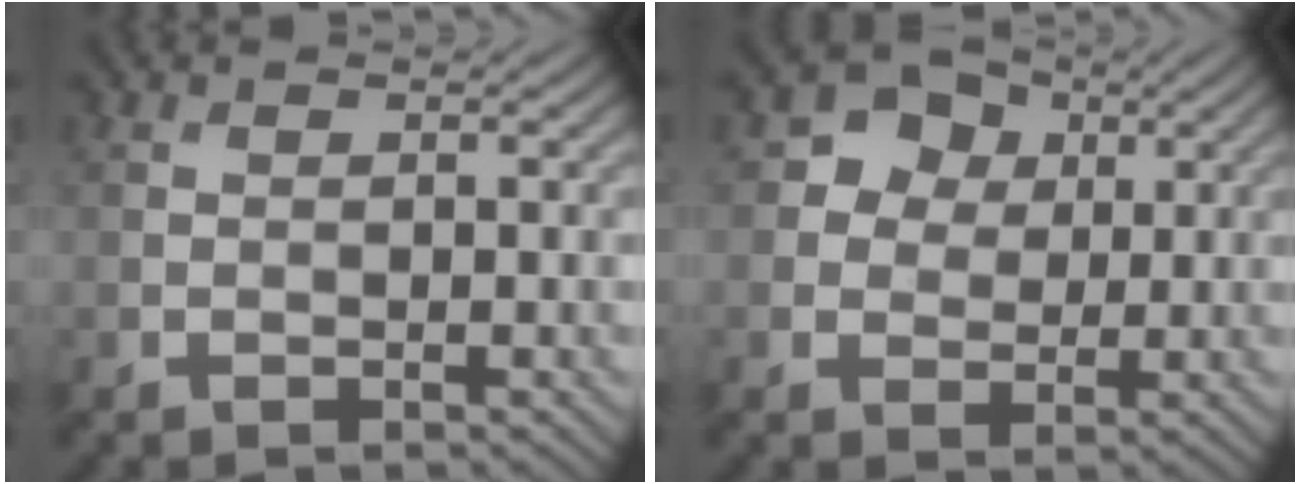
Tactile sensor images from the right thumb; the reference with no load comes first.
{"total": 6.5, "force": [2.4, 5.6, 2.4], "torque": [-0.067, 0.010, 0.029]}